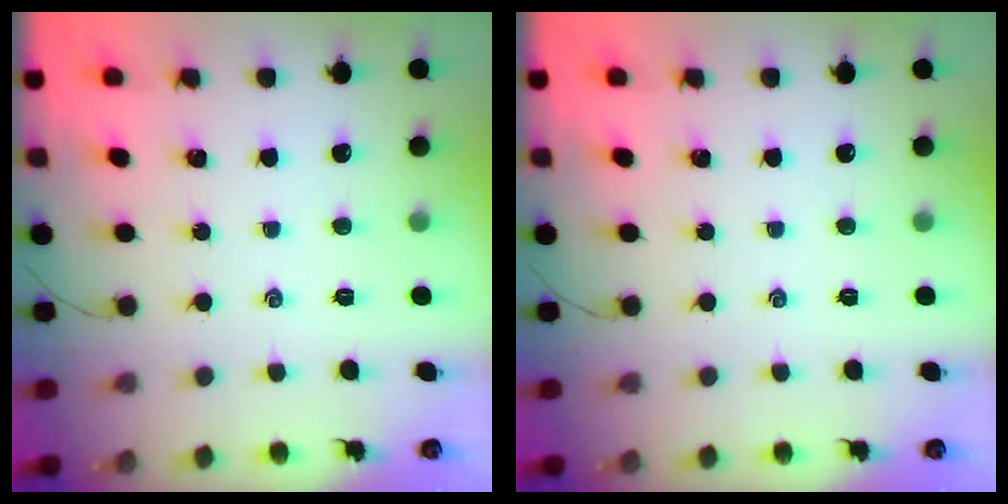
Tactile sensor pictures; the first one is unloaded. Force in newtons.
{"total": 0.0}